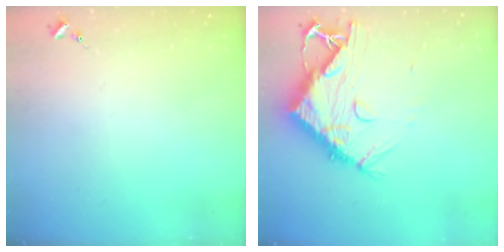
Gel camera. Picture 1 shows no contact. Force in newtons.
{"total": 13.2, "press": 13.1, "slide": 1.4}